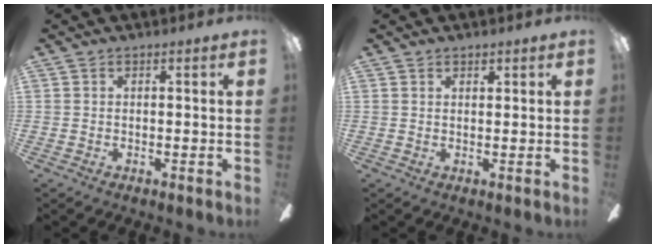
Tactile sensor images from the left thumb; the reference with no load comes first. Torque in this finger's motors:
{"motor_torque": [-0.29, -0.24, -0.14, -0.11, -0.02]}